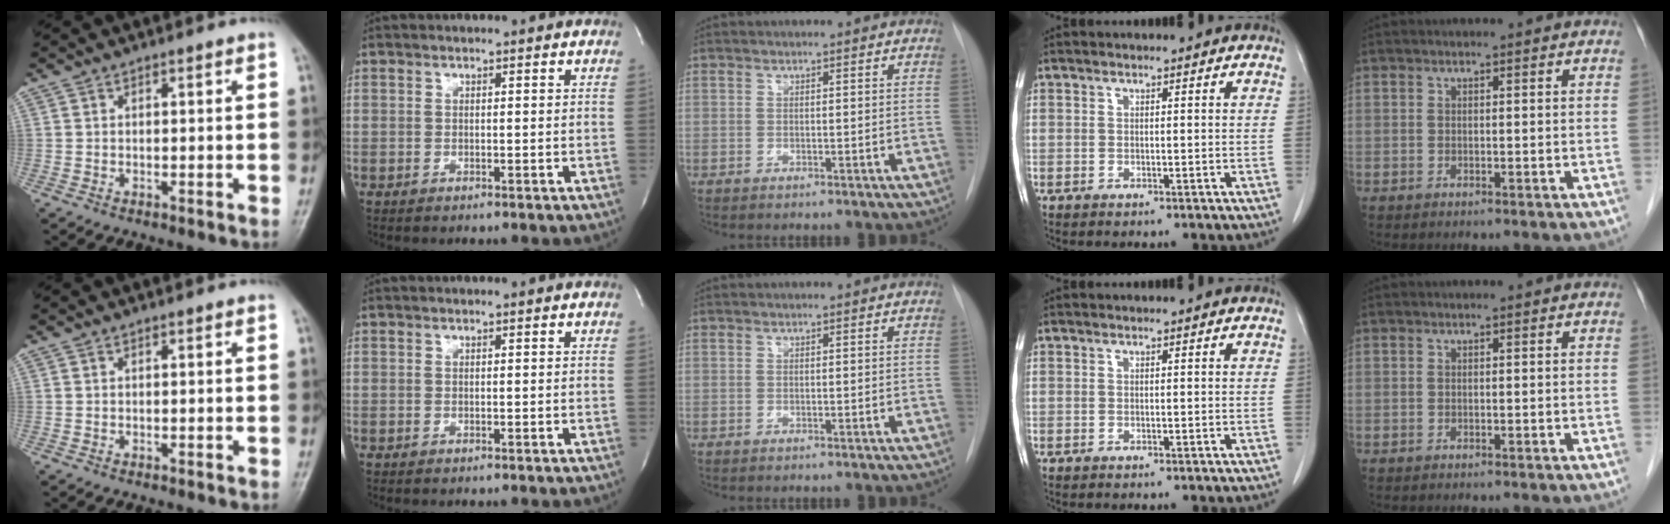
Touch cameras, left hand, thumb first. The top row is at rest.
{}